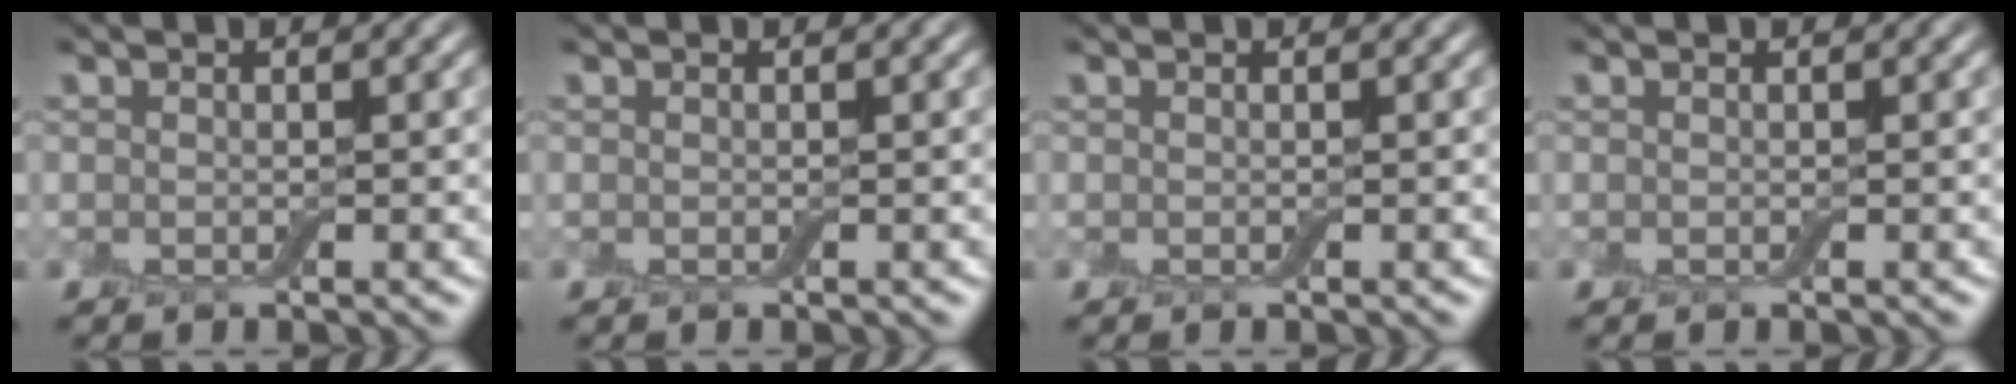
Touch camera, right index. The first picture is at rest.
{"total": 0.0}
{"total": 0.0}
{"total": 0.0}